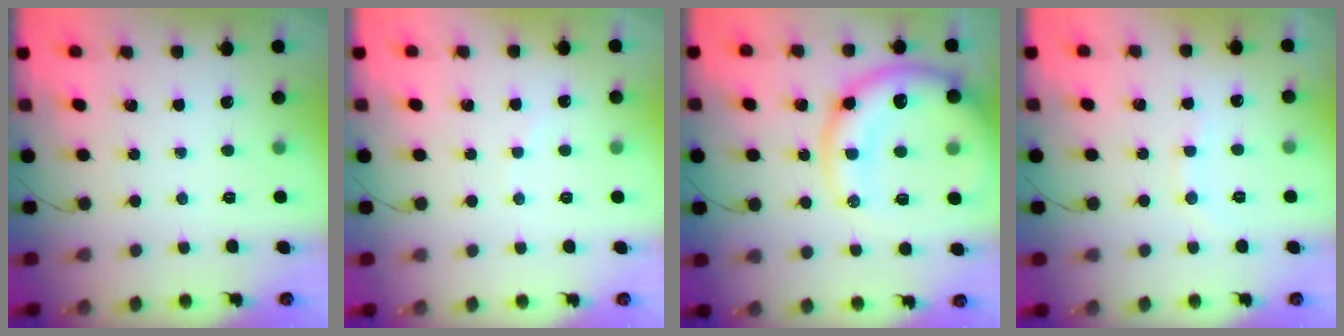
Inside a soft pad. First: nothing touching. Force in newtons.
{"total": 2.7, "press": 2.7, "slide": 0.7}
{"total": 18.0, "press": 17.7, "slide": 3.5}
{"total": 6.7, "press": 6.6, "slide": 1.1}